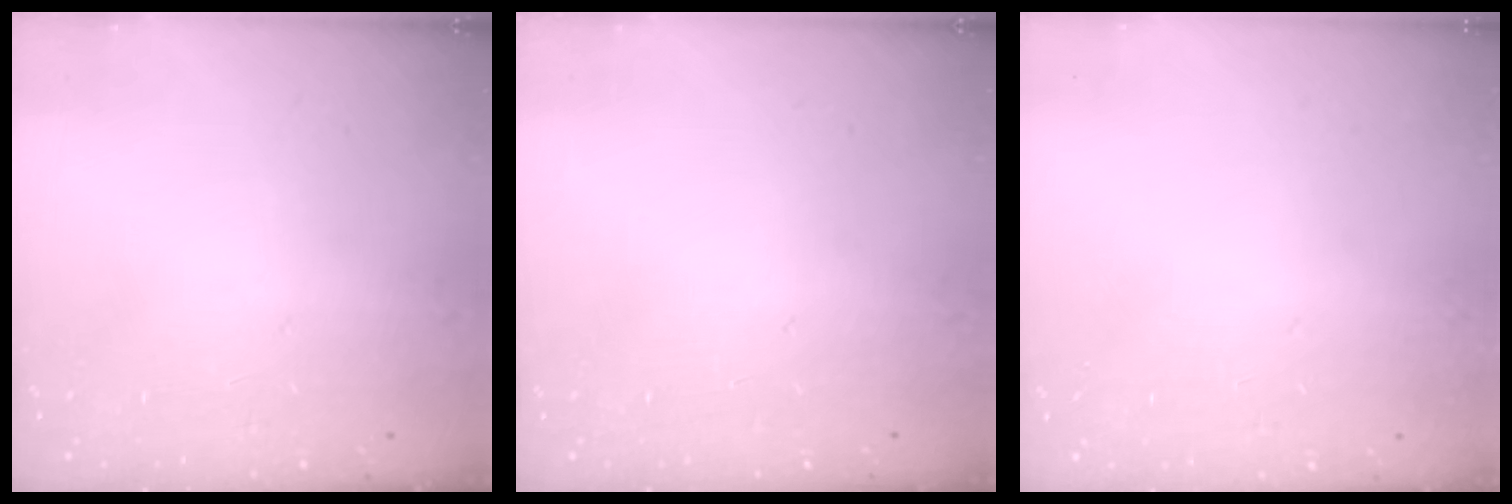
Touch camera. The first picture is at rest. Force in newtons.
{"total": 0.0}
{"total": 0.0}